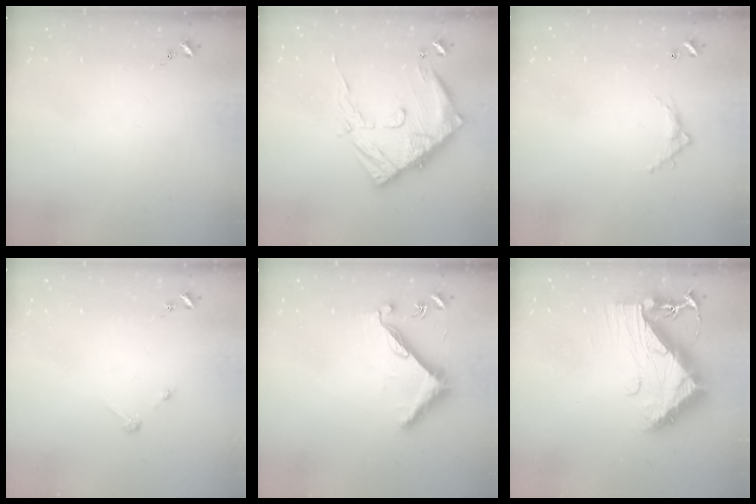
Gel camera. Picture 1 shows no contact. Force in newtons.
{"total": 19.6, "press": 19.5, "slide": 2.0}
{"total": 5.2, "press": 5.2, "slide": 0.2}
{"total": 2.7, "press": 2.7, "slide": 0.3}
{"total": 8.3, "press": 8.2, "slide": 0.5}
{"total": 13.5, "press": 13.5, "slide": 1.2}